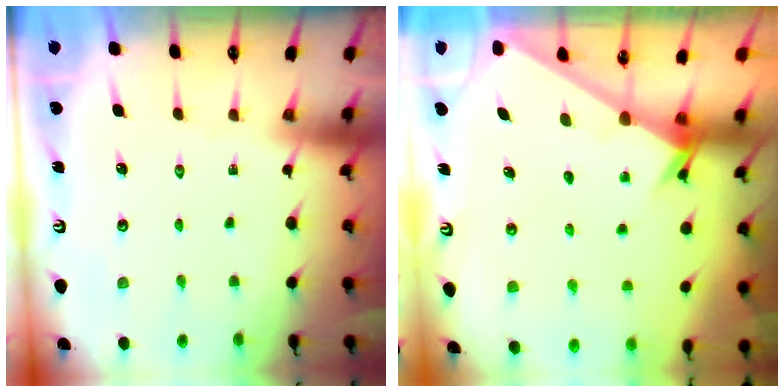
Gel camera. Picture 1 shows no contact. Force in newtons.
{"total": 2.4, "press": 2.4, "slide": 0.2}